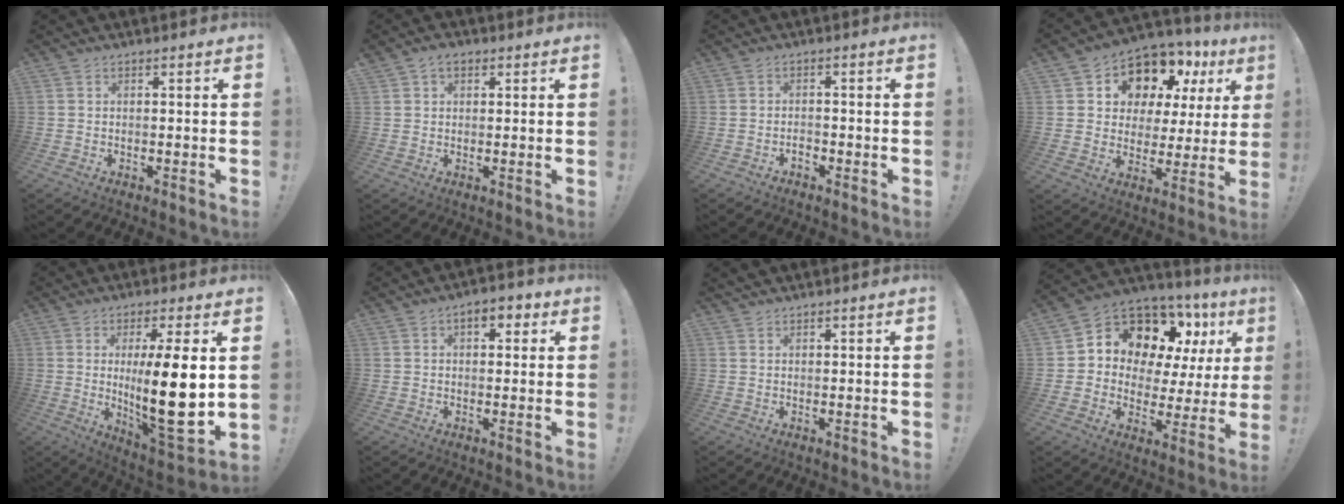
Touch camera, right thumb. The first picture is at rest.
{"total": 3.4, "force": [1.8, 2.3, 1.7], "torque": [-0.023, -0.005, 0.032]}
{"total": 1.7, "force": [-1.5, 0.6, 0.6], "torque": [-0.016, 0.001, -0.025]}
{"total": 10.8, "force": [7.4, 7.1, 3.7], "torque": [-0.062, -0.068, 0.142]}
{"total": 18.5, "force": [1.5, 4.0, 18.0], "torque": [-0.294, -0.034, 0.019]}
{"total": 5.1, "force": [2.1, 2.9, 3.6], "torque": [-0.037, -0.003, 0.032]}
{"total": 1.0, "force": [0.9, 0.0, 0.2], "torque": [0.001, -0.003, 0.017]}
{"total": 11.2, "force": [7.1, 6.9, 5.3], "torque": [-0.086, -0.068, 0.130]}